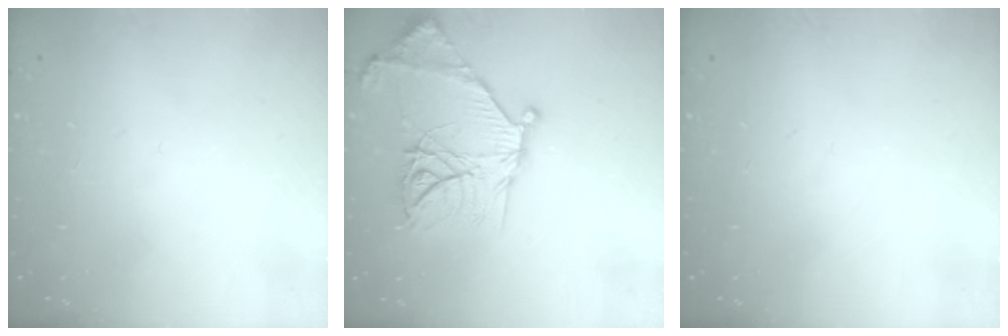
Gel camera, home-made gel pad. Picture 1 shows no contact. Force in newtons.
{"total": 22.5, "press": 22.4, "slide": 2.2}
{"total": 0.0}